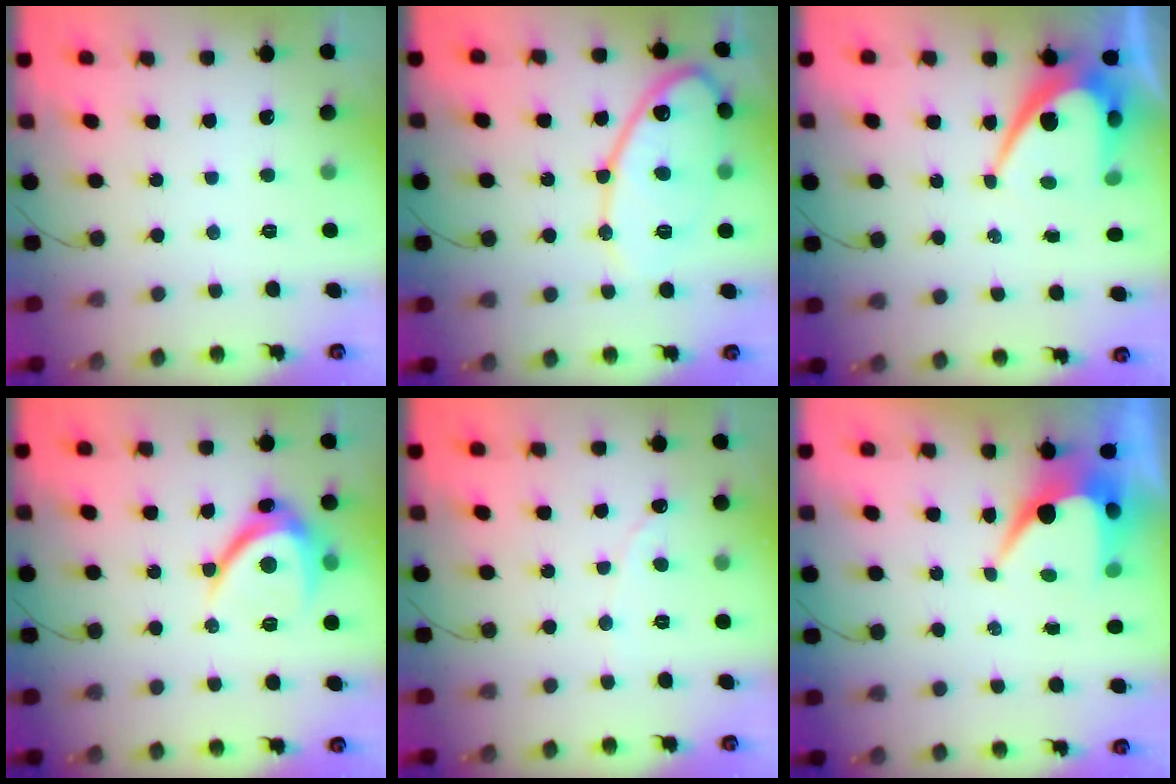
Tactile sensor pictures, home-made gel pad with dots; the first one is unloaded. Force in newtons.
{"total": 14.3, "press": 14.2, "slide": 1.3}
{"total": 9.3, "press": 9.3, "slide": 0.7}
{"total": 9.6, "press": 9.6, "slide": 0.9}
{"total": 0.0}
{"total": 7.6, "press": 7.5, "slide": 0.9}